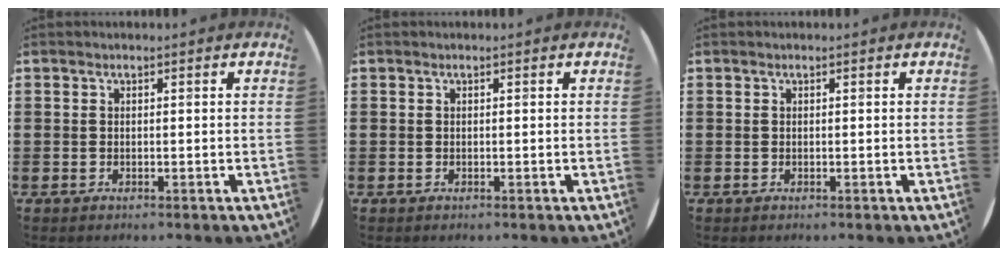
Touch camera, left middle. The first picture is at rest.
{"total": 0.0}
{"total": 0.0}